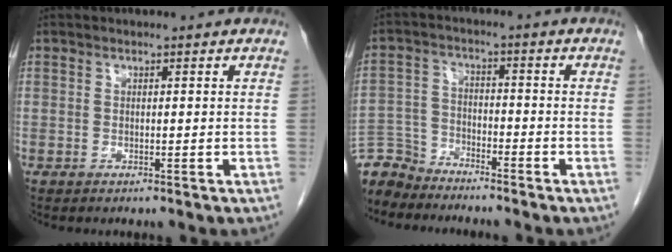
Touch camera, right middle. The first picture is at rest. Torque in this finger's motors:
{"motor_torque": [0.20, -0.21, 0.06, 0.00]}